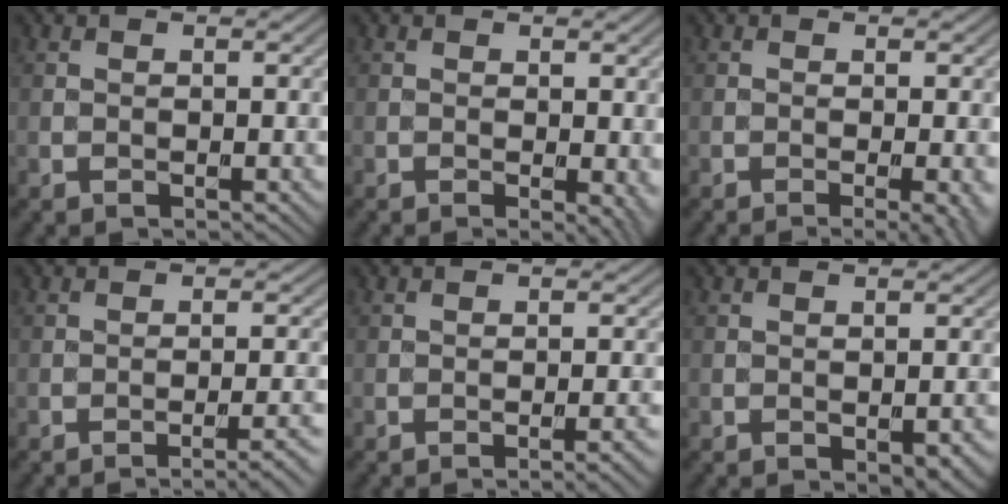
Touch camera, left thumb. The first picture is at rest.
{"total": 2.4, "force": [-0.3, 0.8, 2.2], "torque": [-0.025, -0.006, -0.004]}
{"total": 3.2, "force": [-1.0, 0.5, 3.0], "torque": [-0.041, 0.000, -0.016]}
{"total": 4.2, "force": [-2.5, 0.7, 3.3], "torque": [-0.046, 0.012, -0.043]}
{"total": 2.9, "force": [-1.5, 0.6, 2.5], "torque": [-0.029, 0.009, -0.027]}
{"total": 3.8, "force": [-1.8, 1.6, 2.9], "torque": [-0.037, -0.004, -0.018]}